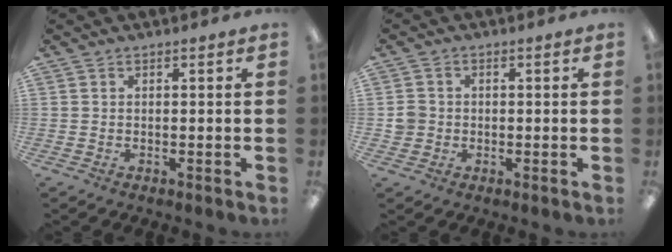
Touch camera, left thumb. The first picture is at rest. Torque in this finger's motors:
{"motor_torque": [-0.35, 0.18, -0.27, 0.11, 0.00]}